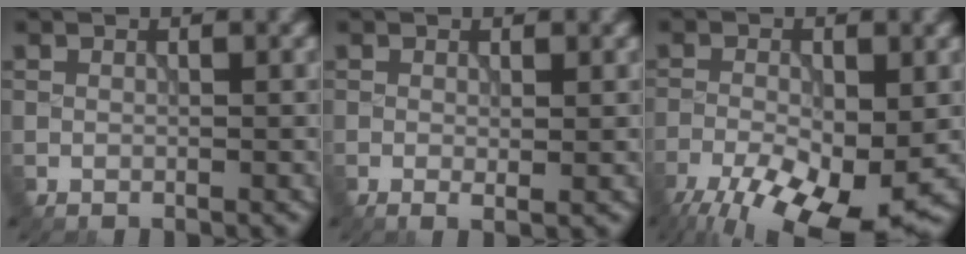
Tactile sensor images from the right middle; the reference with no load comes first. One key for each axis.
{"total": 0.9, "fx": 0.0, "fy": 0.1, "fz": 0.9, "tx": -0.013, "ty": -0.005, "tz": -0.003}
{"total": 11.6, "fx": -6.6, "fy": 4.1, "fz": 8.6, "tx": -0.156, "ty": -0.028, "tz": -0.105}